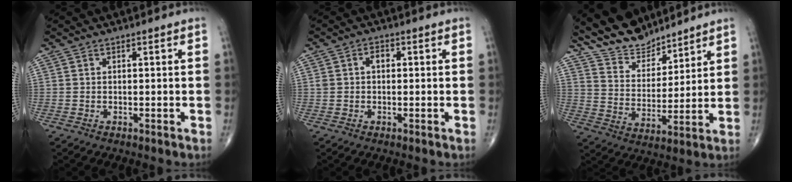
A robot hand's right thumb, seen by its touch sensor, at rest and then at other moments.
{"total": 2.6, "force": [0.6, 1.8, 1.8], "torque": [-0.025, 0.009, 0.009]}
{"total": 11.5, "force": [10.3, 4.4, 2.7], "torque": [-0.021, -0.066, 0.196]}